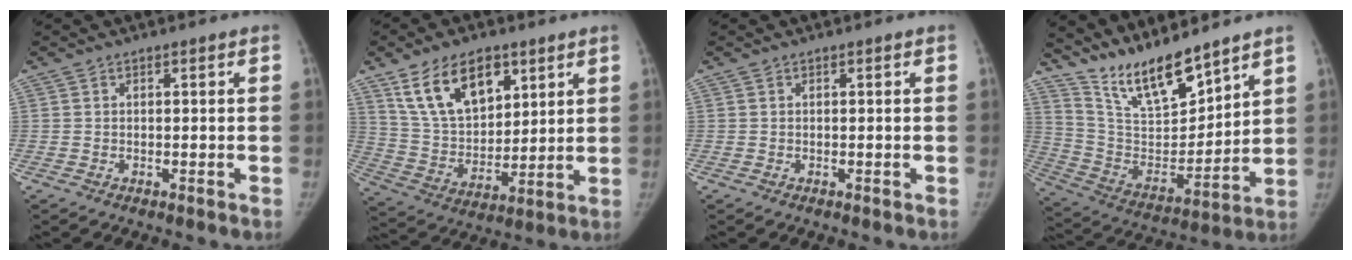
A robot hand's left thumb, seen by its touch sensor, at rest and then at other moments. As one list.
[{"total": 15.9, "force": [8.7, 9.0, 9.7], "torque": [-0.136, -0.036, 0.173]}, {"total": 0.0}, {"total": 15.6, "force": [13.2, 3.7, 7.5], "torque": [-0.105, -0.082, 0.258]}]